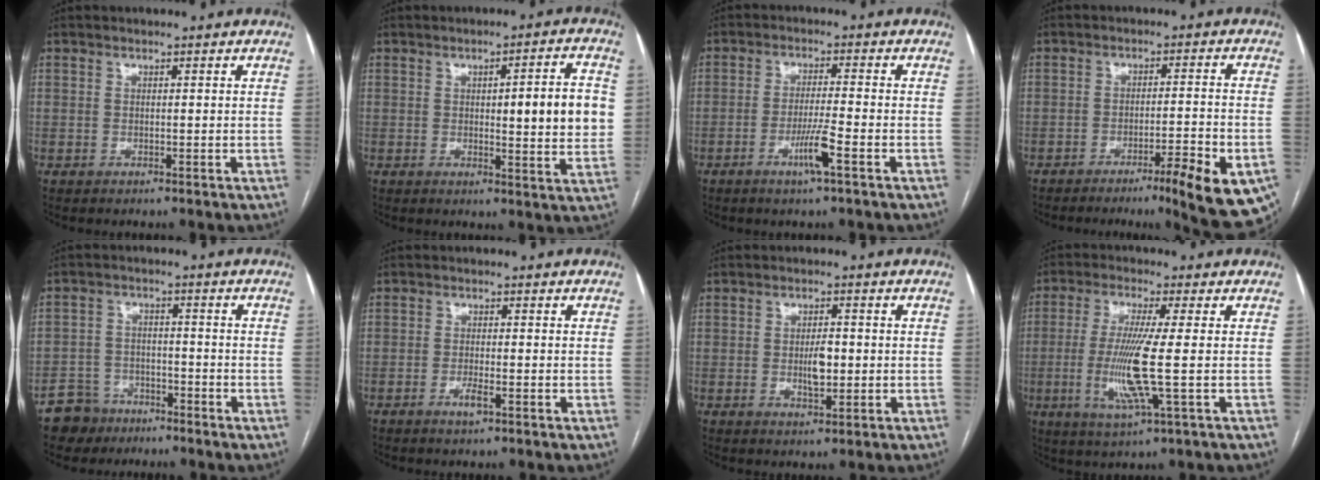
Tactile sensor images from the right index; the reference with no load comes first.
{"total": 9.3, "force": [0.8, 1.6, 9.1], "torque": [-0.111, 0.006, 0.010]}
{"total": 5.1, "force": [-2.5, -0.4, 4.4], "torque": [-0.083, -0.009, -0.048]}
{"total": 13.6, "force": [-8.2, 1.1, 10.7], "torque": [-0.075, 0.005, -0.114]}
{"total": 5.8, "force": [-4.1, 4.0, 0.0], "torque": [0.007, 0.006, -0.075]}
{"total": 2.1, "force": [-1.1, 0.2, 1.7], "torque": [-0.029, -0.001, -0.021]}
{"total": 3.8, "force": [-0.3, 1.4, 3.5], "torque": [-0.060, -0.001, -0.003]}
{"total": 9.8, "force": [-1.4, -0.5, 9.6], "torque": [-0.204, -0.018, -0.032]}